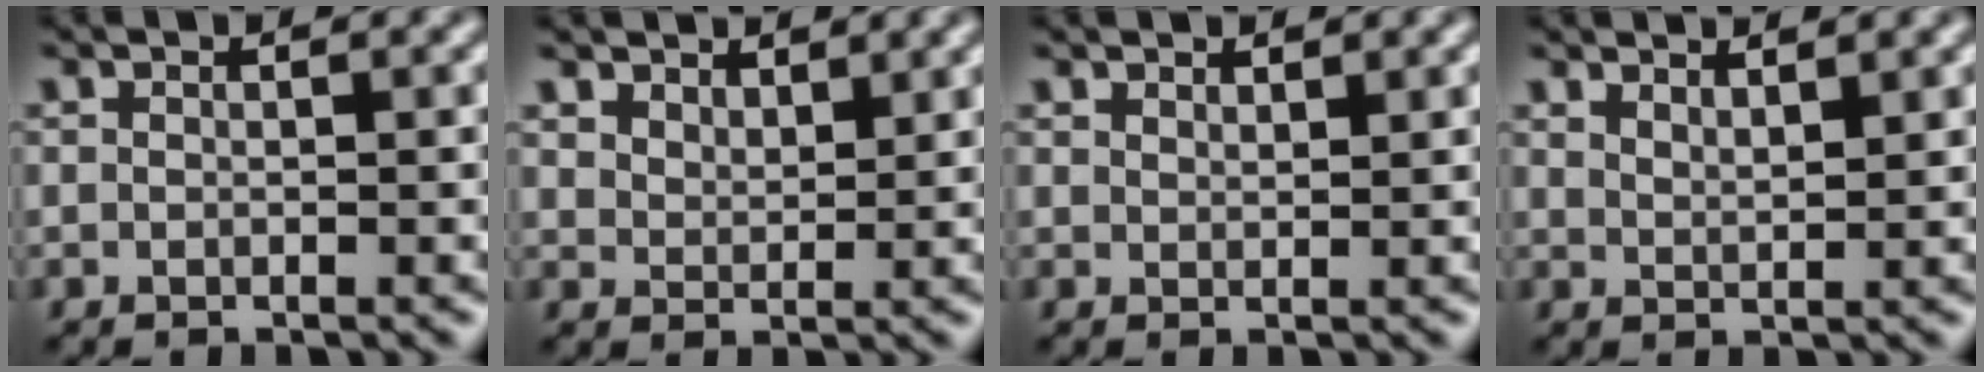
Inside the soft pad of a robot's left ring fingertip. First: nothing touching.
{"total": 3.2, "force": [2.9, 1.3, 0.8], "torque": [-0.025, -0.005, 0.056]}
{"total": 1.6, "force": [1.5, 0.4, 0.3], "torque": [-0.008, 0.000, 0.025]}
{"total": 2.4, "force": [2.2, 0.5, 1.0], "torque": [-0.004, 0.005, 0.029]}